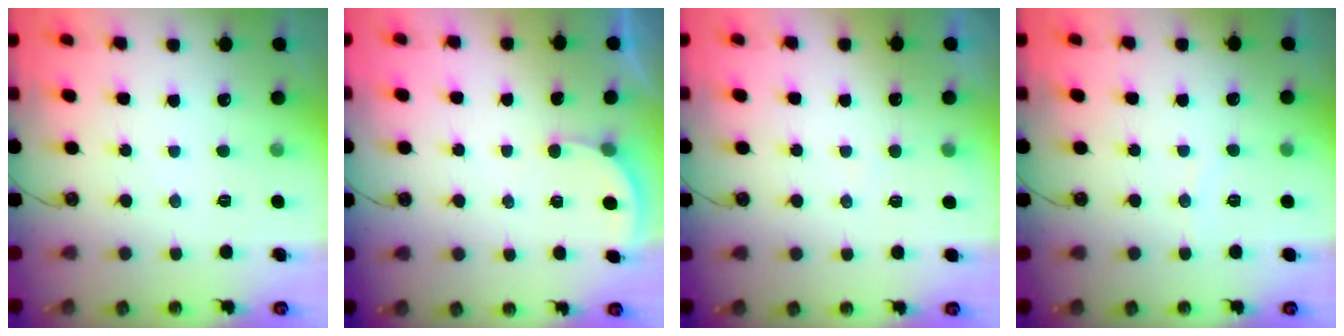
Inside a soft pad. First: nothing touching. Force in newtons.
{"total": 2.6, "press": 2.6, "slide": 0.0}
{"total": 2.6, "press": 2.6, "slide": 0.3}
{"total": 1.8, "press": 1.8, "slide": 0.2}